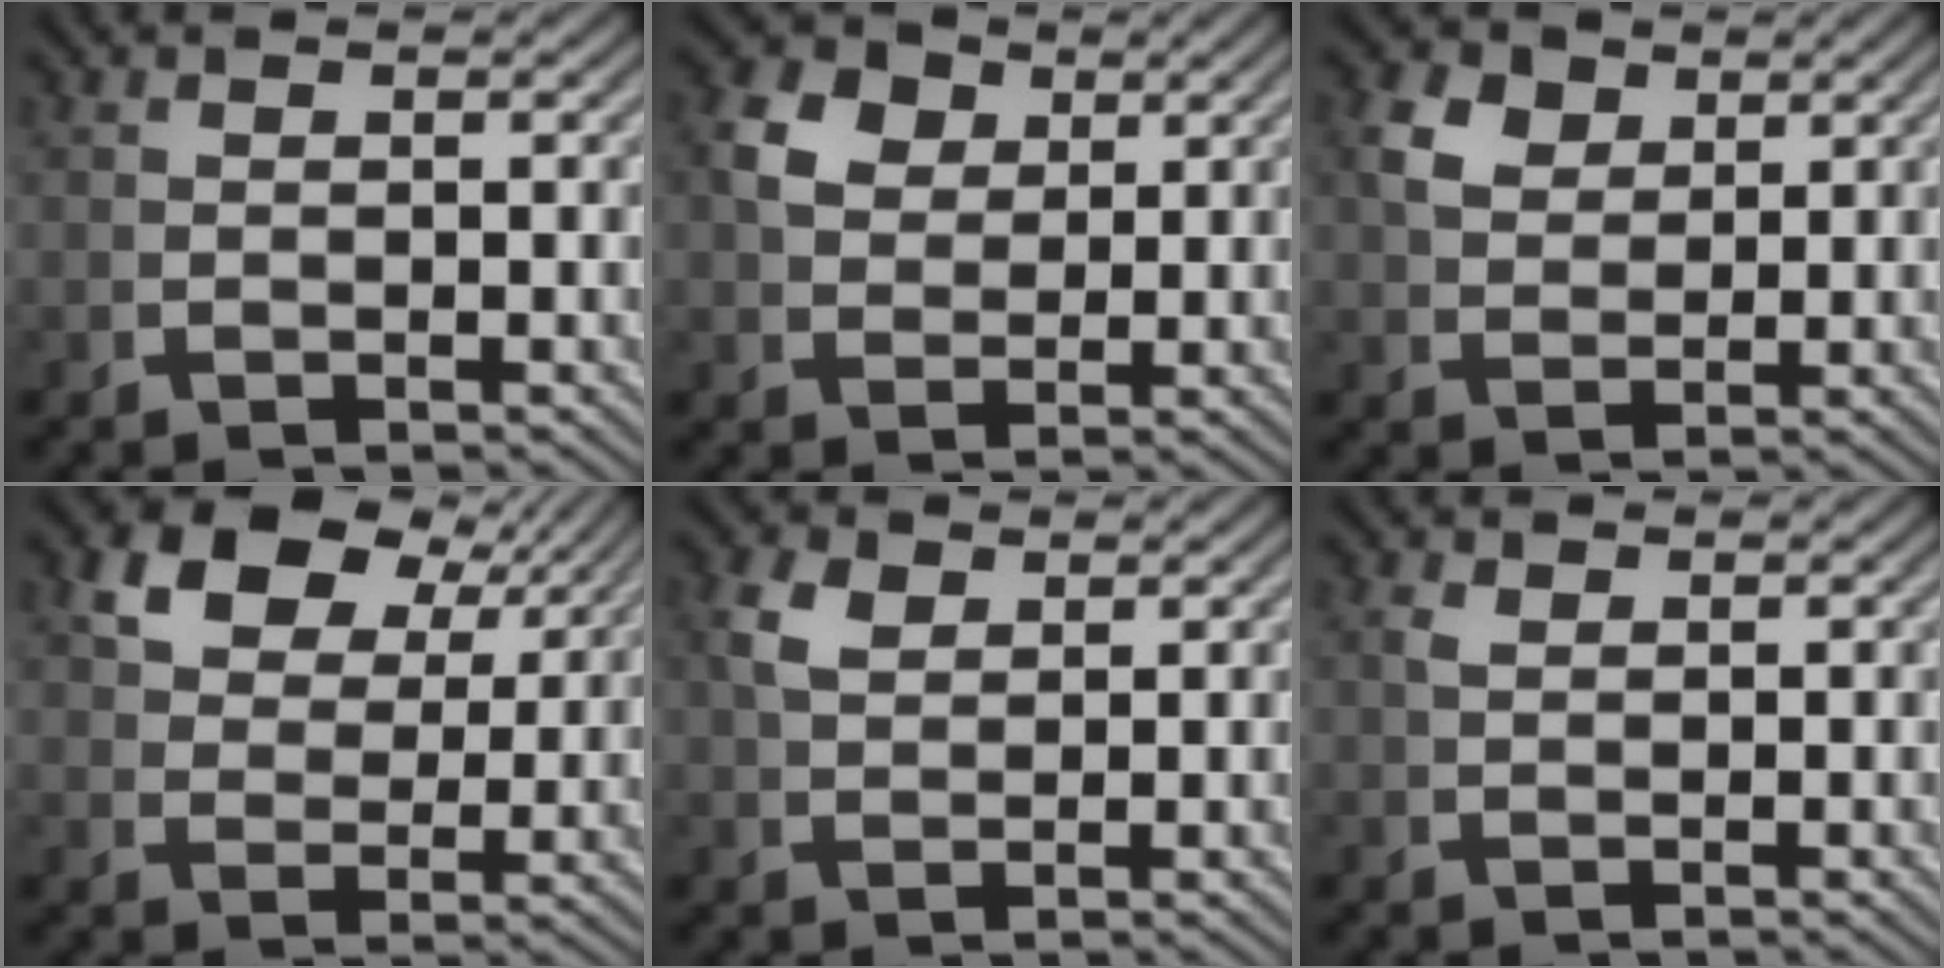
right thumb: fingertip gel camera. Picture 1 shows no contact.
{"total": 5.6, "force": [2.6, 4.1, 2.8], "torque": [-0.061, -0.004, 0.050]}
{"total": 4.5, "force": [2.8, 2.8, 2.2], "torque": [-0.039, 0.000, 0.054]}
{"total": 7.0, "force": [4.4, 3.6, 4.1], "torque": [-0.079, 0.006, 0.080]}
{"total": 2.8, "force": [2.1, 1.2, 1.5], "torque": [-0.023, 0.004, 0.045]}
{"total": 0.9, "force": [0.8, 0.0, 0.3], "torque": [-0.003, 0.002, 0.020]}